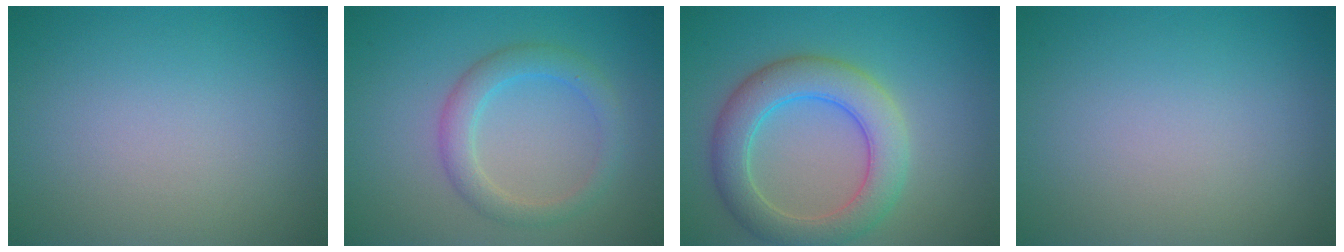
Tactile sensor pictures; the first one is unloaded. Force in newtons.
{"total": 2.9, "press": 2.9, "slide": 0.2}
{"total": 5.9, "press": 5.9, "slide": 0.4}
{"total": 0.0}